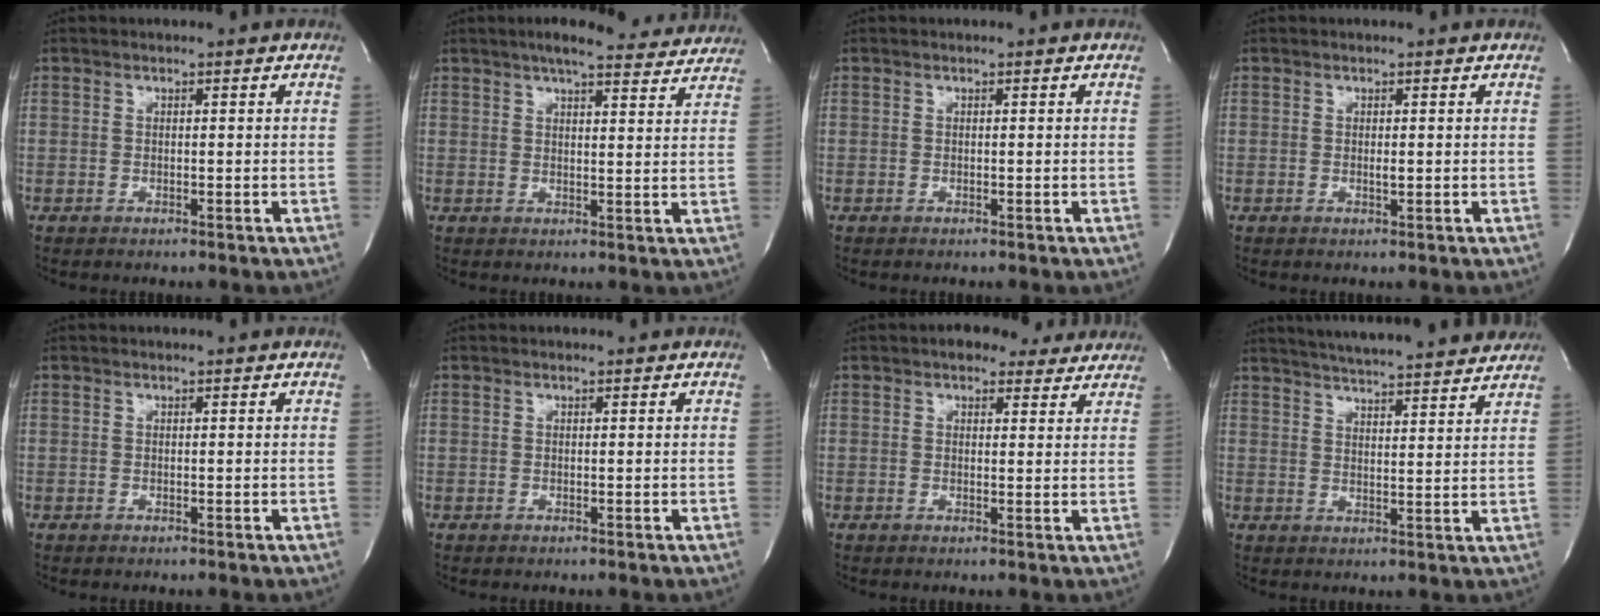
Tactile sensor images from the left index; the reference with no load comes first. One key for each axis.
{"total": 13.9, "fx": 12.5, "fy": 2.5, "fz": 5.5, "tx": -0.065, "ty": 0.015, "tz": 0.150}
{"total": 0.0}
{"total": 0.6, "fx": 0.1, "fy": 0.1, "fz": 0.6, "tx": -0.015, "ty": -0.003, "tz": 0.000}
{"total": 0.0}
{"total": 0.0}
{"total": 6.9, "fx": 5.7, "fy": 3.1, "fz": 2.2, "tx": -0.018, "ty": 0.013, "tz": 0.065}
{"total": 19.0, "fx": 17.4, "fy": 1.5, "fz": 7.4, "tx": -0.118, "ty": 0.005, "tz": 0.231}